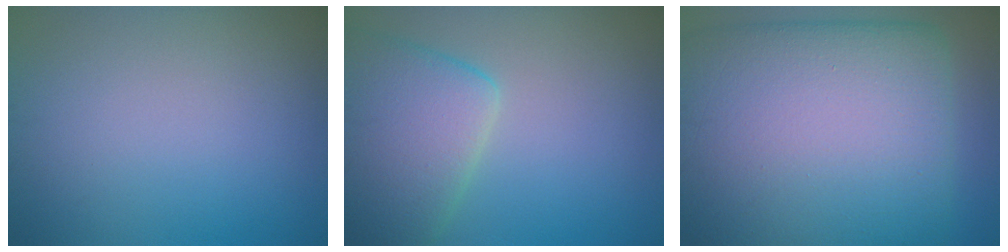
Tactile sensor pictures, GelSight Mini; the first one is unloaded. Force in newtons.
{"total": 6.4, "press": 6.4, "slide": 0.3}
{"total": 20.1, "press": 20.1, "slide": 0.5}